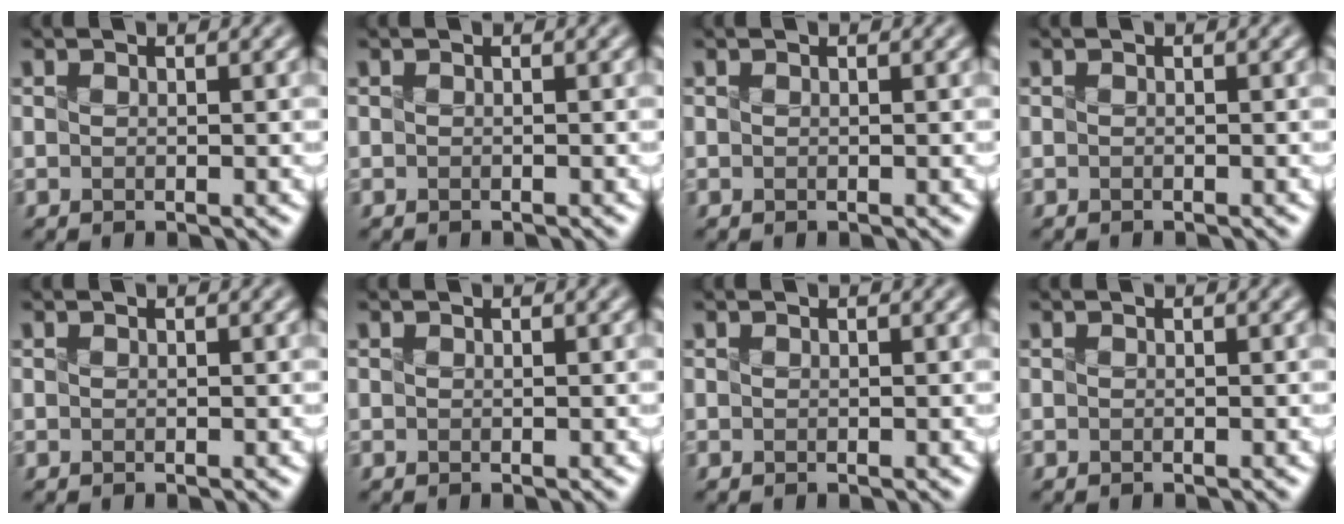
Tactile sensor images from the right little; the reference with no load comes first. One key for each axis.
{"total": 0.7, "fx": -0.7, "fy": 0.0, "fz": 0.1, "tx": 0.003, "ty": -0.002, "tz": -0.011}
{"total": 0.0}
{"total": 0.7, "fx": -0.6, "fy": 0.1, "fz": 0.1, "tx": 0.003, "ty": -0.002, "tz": -0.011}
{"total": 0.0}
{"total": 0.0}
{"total": 0.0}
{"total": 0.0}